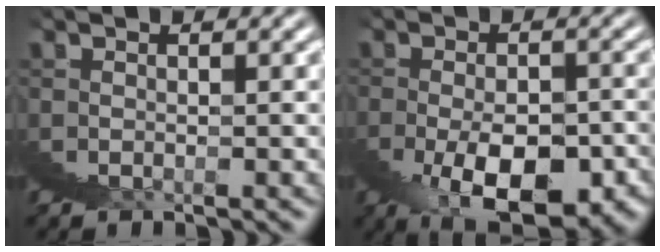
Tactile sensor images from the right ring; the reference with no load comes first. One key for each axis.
{"total": 5.8, "fx": -2.0, "fy": 1.7, "fz": 5.2, "tx": -0.062, "ty": 0.002, "tz": -0.028}